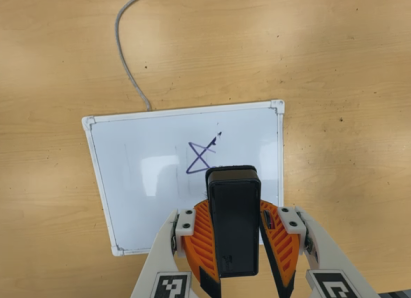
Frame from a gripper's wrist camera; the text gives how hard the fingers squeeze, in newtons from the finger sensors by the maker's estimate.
{"total": 9.8, "left": 10.1, "right": 9.6}